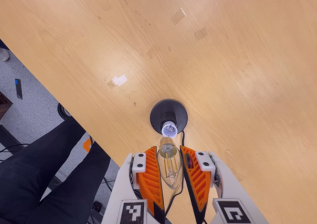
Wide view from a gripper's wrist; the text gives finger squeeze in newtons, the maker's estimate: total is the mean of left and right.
{"total": 9.9, "left": 9.6, "right": 10.2}